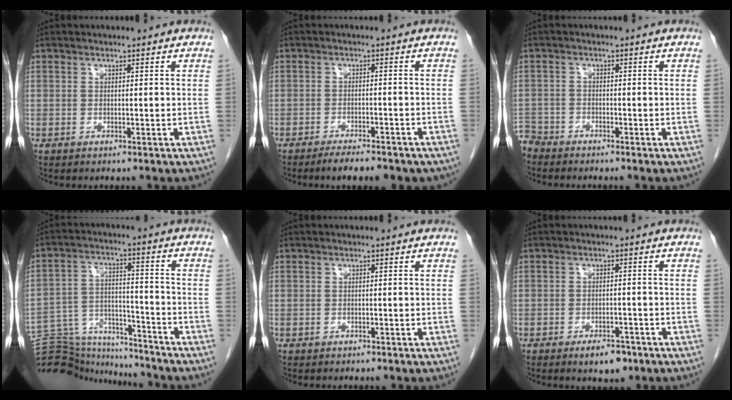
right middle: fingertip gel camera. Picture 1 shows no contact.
{"total": 7.2, "force": [-5.9, 2.0, 3.7], "torque": [-0.044, -0.003, -0.077]}
{"total": 3.9, "force": [-3.7, 1.3, -0.3], "torque": [0.004, -0.006, -0.077]}
{"total": 16.4, "force": [-15.8, 2.9, 2.9], "torque": [-0.063, 0.028, -0.249]}
{"total": 0.0}
{"total": 4.1, "force": [-2.7, 1.8, 2.4], "torque": [-0.034, 0.001, -0.033]}